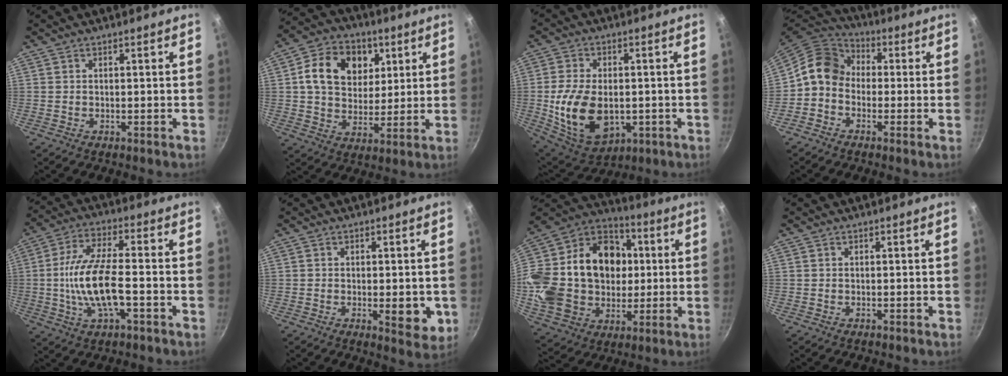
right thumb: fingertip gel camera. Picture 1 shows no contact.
{"total": 15.0, "force": [4.7, 11.5, 8.4], "torque": [-0.116, -0.004, 0.070]}
{"total": 15.8, "force": [-1.8, 10.2, 11.9], "torque": [-0.208, -0.006, -0.013]}
{"total": 9.4, "force": [-0.7, 7.8, 5.2], "torque": [-0.073, 0.036, -0.040]}
{"total": 13.2, "force": [-2.7, 4.9, 11.9], "torque": [-0.228, 0.022, -0.060]}
{"total": 6.3, "force": [-0.9, 2.7, 5.6], "torque": [-0.060, -0.009, -0.008]}
{"total": 30.1, "force": [1.9, 23.4, 18.9], "torque": [-0.345, 0.043, 0.043]}
{"total": 0.0}